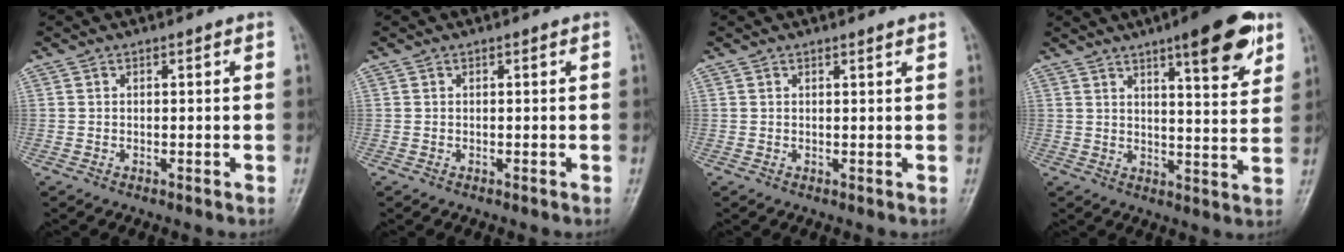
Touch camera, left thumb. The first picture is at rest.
{"total": 0.0}
{"total": 1.0, "force": [0.8, -0.1, 0.5], "torque": [-0.009, -0.004, 0.014]}
{"total": 15.3, "force": [9.0, 3.4, 11.9], "torque": [-0.144, -0.043, 0.129]}